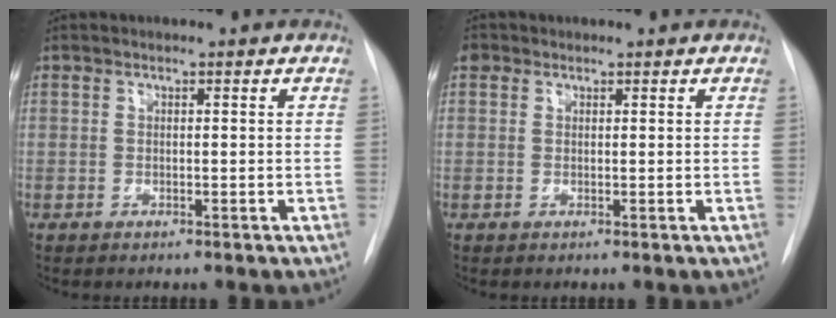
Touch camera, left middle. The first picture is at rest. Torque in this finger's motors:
{"motor_torque": [0.01, -0.01, 0.00, 0.00]}